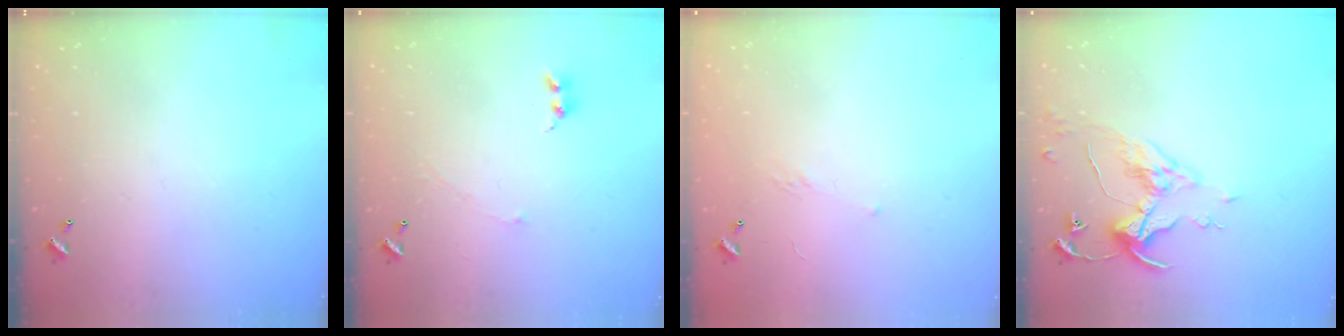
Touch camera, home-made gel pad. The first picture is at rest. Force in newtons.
{"total": 2.0, "press": 1.9, "slide": 0.7}
{"total": 5.7, "press": 5.6, "slide": 1.1}
{"total": 6.2, "press": 6.1, "slide": 0.8}